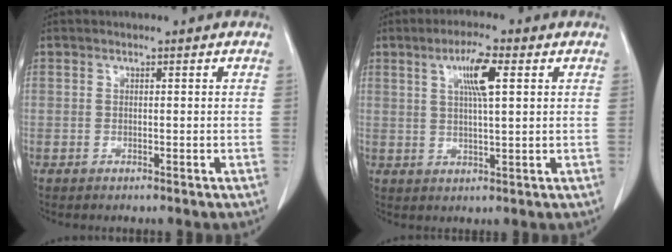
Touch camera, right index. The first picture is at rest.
{"total": 6.0, "force": [2.2, 0.6, 5.6], "torque": [-0.101, 0.002, 0.038]}